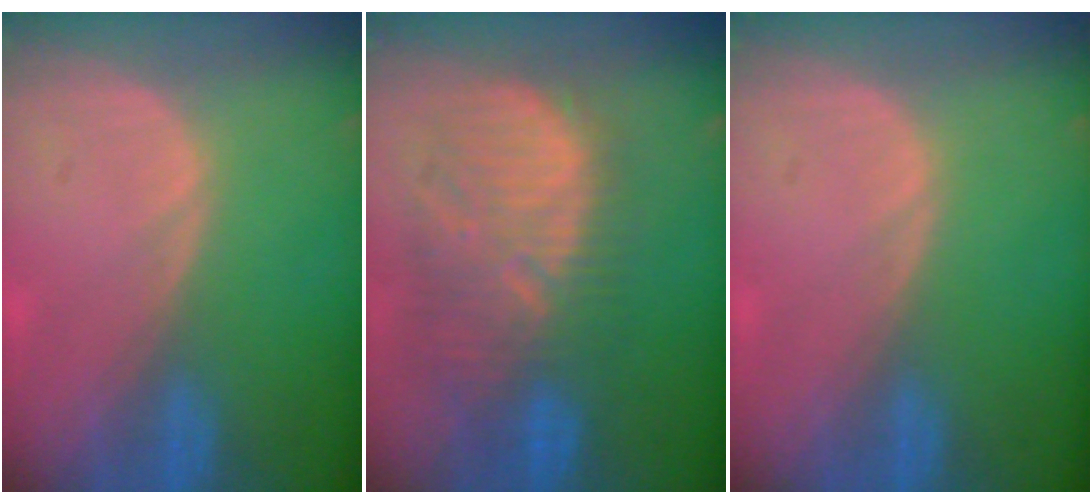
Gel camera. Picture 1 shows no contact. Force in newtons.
{"total": 11.3, "press": 10.9, "slide": 3.1}
{"total": 0.0}